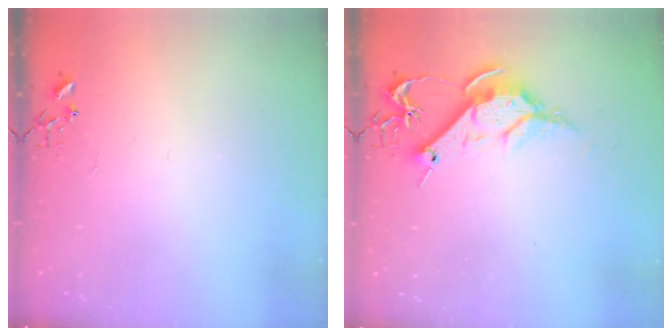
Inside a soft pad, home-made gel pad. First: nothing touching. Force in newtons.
{"total": 11.9, "press": 11.8, "slide": 1.2}